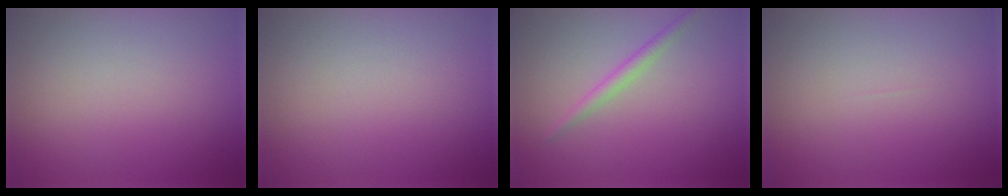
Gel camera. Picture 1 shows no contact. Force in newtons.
{"total": 0.0}
{"total": 1.6, "press": 1.6, "slide": 0.1}
{"total": 0.0}